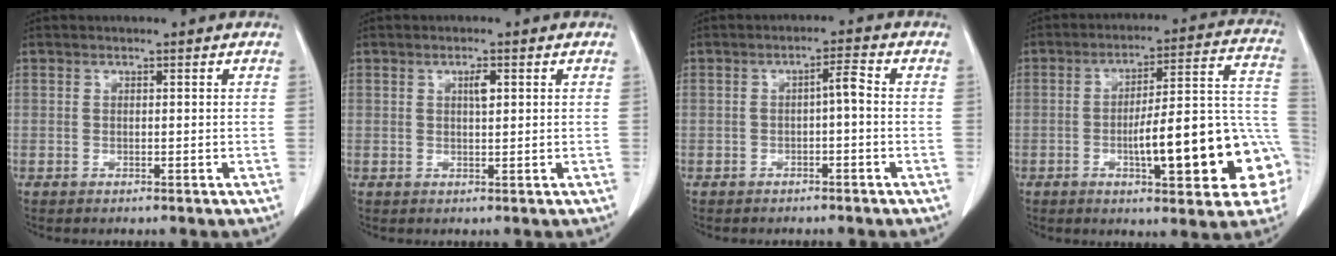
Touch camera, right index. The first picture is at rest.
{"total": 1.7, "force": [0.6, 0.4, 1.6], "torque": [-0.027, 0.001, 0.010]}
{"total": 2.5, "force": [-0.4, 0.4, 2.5], "torque": [-0.038, 0.008, -0.008]}
{"total": 19.4, "force": [-5.5, 3.9, 18.2], "torque": [-0.174, 0.041, -0.064]}